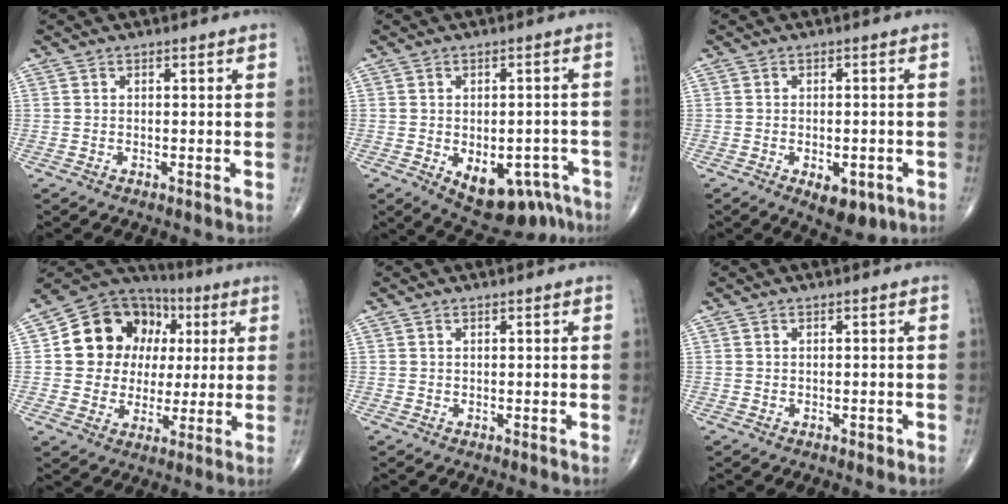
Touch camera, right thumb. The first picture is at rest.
{"total": 12.1, "force": [-6.3, 7.0, 7.6], "torque": [-0.071, 0.030, -0.076]}
{"total": 6.5, "force": [-2.8, 3.3, 4.9], "torque": [-0.063, 0.006, -0.027]}
{"total": 16.7, "force": [3.3, 14.2, 8.1], "torque": [-0.090, 0.022, 0.057]}
{"total": 0.0}
{"total": 0.7, "force": [-0.2, 0.5, 0.5], "torque": [-0.004, 0.000, -0.002]}